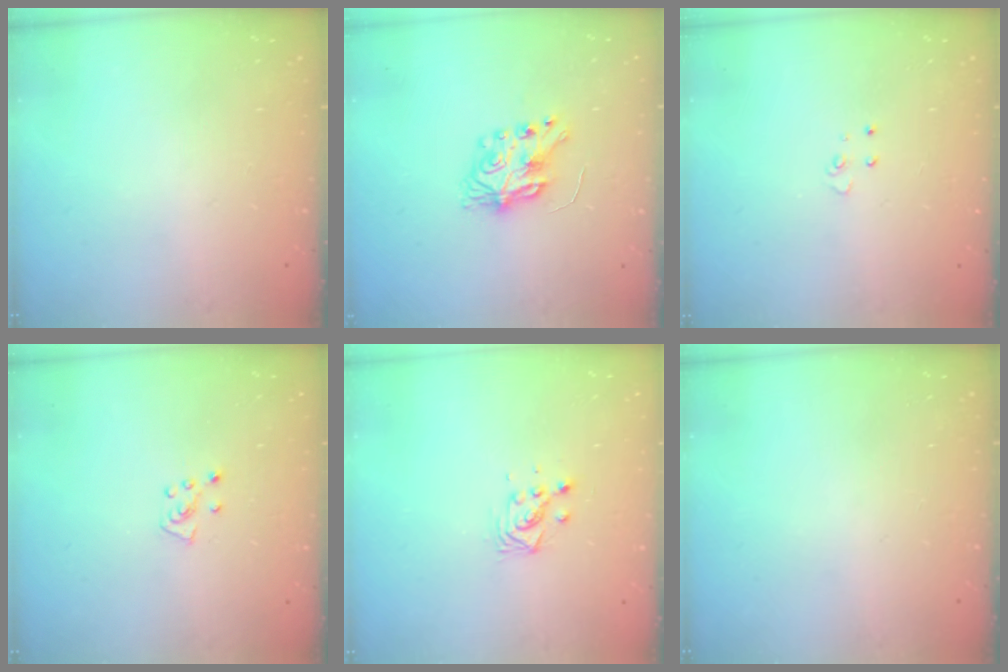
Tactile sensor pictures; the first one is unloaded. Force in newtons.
{"total": 7.5, "press": 7.5, "slide": 0.3}
{"total": 3.6, "press": 3.6, "slide": 0.4}
{"total": 5.0, "press": 5.0, "slide": 0.4}
{"total": 4.1, "press": 4.1, "slide": 0.2}
{"total": 0.0}